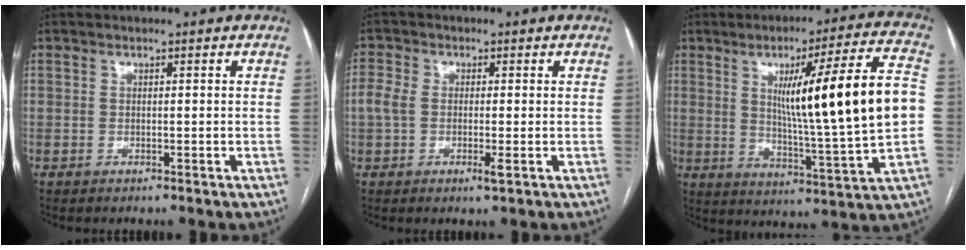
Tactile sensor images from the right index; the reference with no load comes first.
{"total": 4.2, "force": [-0.7, 1.8, 3.8], "torque": [-0.085, 0.002, -0.013]}
{"total": 20.4, "force": [2.3, -0.4, 20.3], "torque": [-0.303, 0.001, 0.028]}